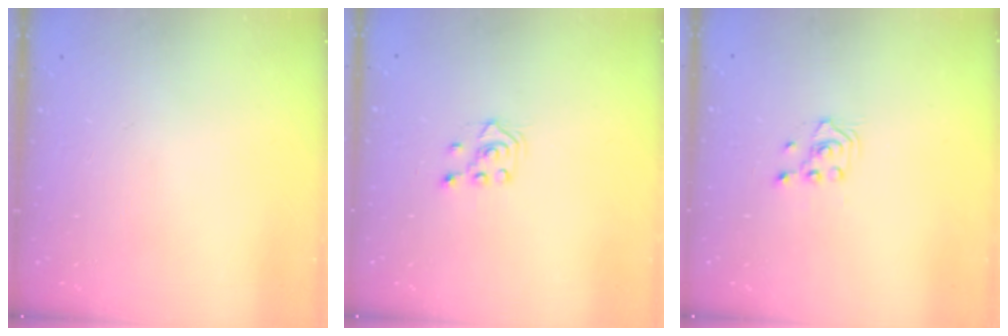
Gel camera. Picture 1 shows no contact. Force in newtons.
{"total": 3.8, "press": 3.8, "slide": 0.5}
{"total": 2.5, "press": 2.4, "slide": 0.9}